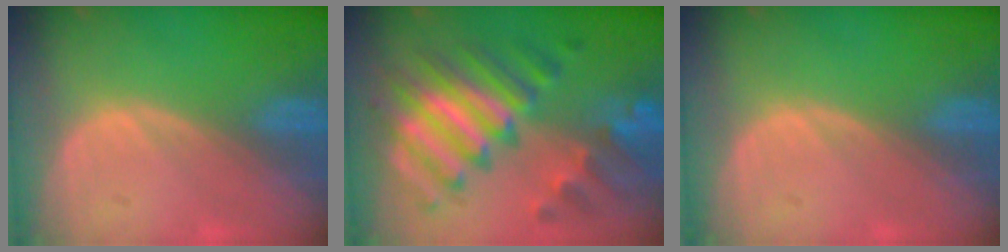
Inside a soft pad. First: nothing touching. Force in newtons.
{"total": 11.8, "press": 11.8, "slide": 1.2}
{"total": 0.0}